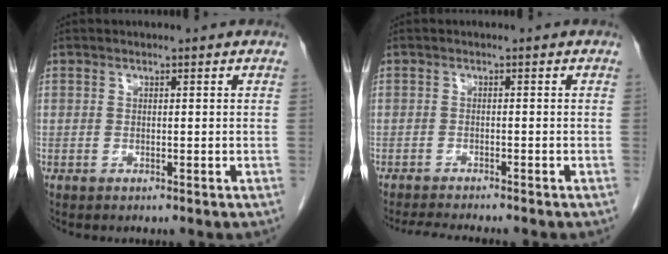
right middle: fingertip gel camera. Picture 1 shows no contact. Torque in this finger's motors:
{"motor_torque": [0.05, -0.04, 0.01, 0.00]}